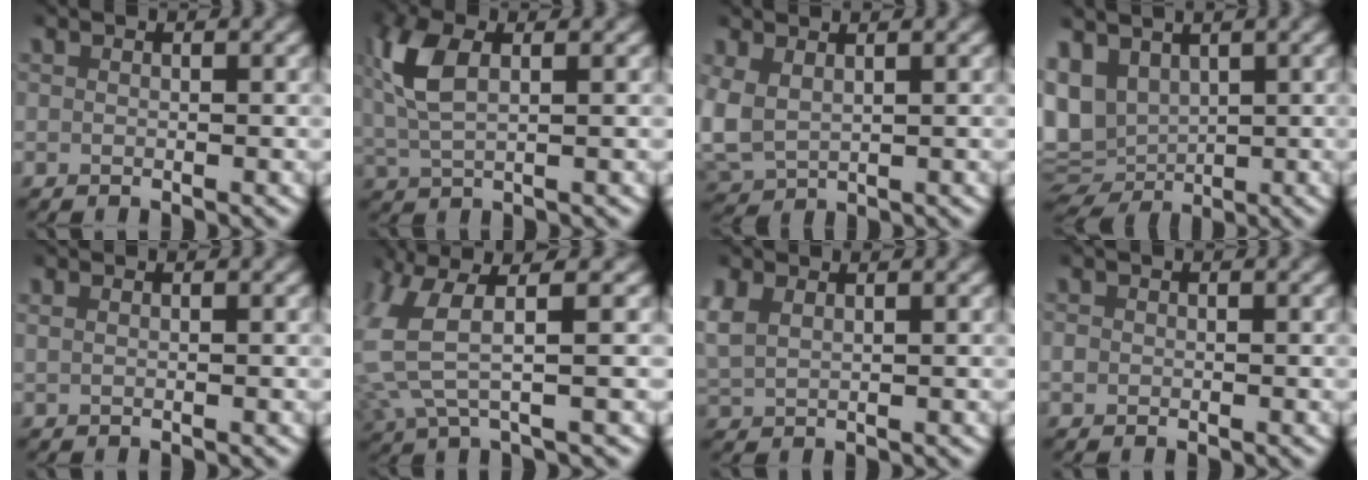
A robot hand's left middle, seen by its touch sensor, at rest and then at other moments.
{"total": 4.6, "force": [1.2, 2.3, 3.8], "torque": [-0.099, 0.002, 0.025]}
{"total": 6.6, "force": [0.2, 6.0, 2.8], "torque": [-0.123, -0.026, 0.015]}
{"total": 10.1, "force": [0.6, 9.3, 4.0], "torque": [-0.133, -0.038, 0.019]}
{"total": 0.6, "force": [0.5, 0.1, 0.4], "torque": [-0.011, 0.002, 0.011]}
{"total": 7.1, "force": [0.9, 4.4, 5.5], "torque": [-0.143, 0.002, 0.014]}
{"total": 3.7, "force": [1.3, 2.9, 1.9], "torque": [-0.064, -0.003, 0.031]}
{"total": 0.6, "force": [-0.2, 0.6, 0.1], "torque": [-0.010, -0.002, -0.001]}